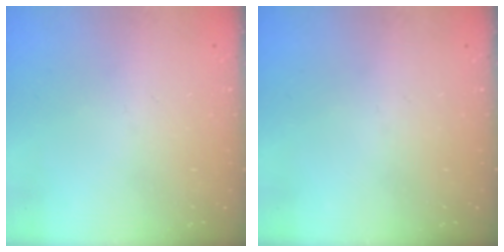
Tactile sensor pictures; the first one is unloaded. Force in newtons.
{"total": 0.0}